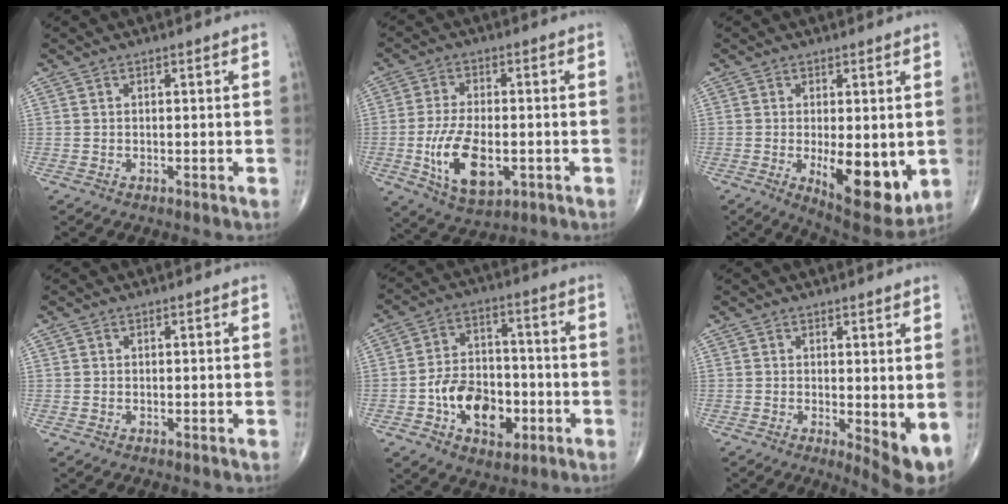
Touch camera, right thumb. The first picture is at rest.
{"total": 12.2, "force": [-2.9, 6.1, 10.1], "torque": [-0.184, -0.004, -0.043]}
{"total": 13.0, "force": [-2.3, 5.2, 11.7], "torque": [-0.149, -0.028, -0.018]}
{"total": 0.0}
{"total": 13.8, "force": [-4.3, 9.1, 9.5], "torque": [-0.120, 0.030, -0.068]}
{"total": 5.3, "force": [-0.1, 1.7, 5.1], "torque": [-0.069, -0.016, 0.001]}